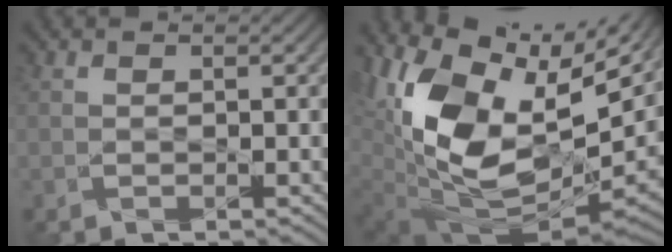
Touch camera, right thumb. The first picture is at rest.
{"total": 18.2, "force": [3.5, 11.8, 13.4], "torque": [-0.290, -0.029, 0.086]}